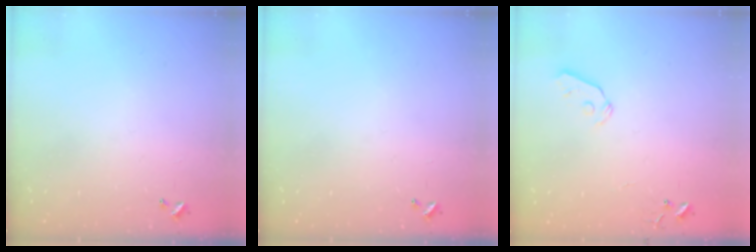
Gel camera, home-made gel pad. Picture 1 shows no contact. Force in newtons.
{"total": 0.0}
{"total": 5.9, "press": 5.8, "slide": 0.7}